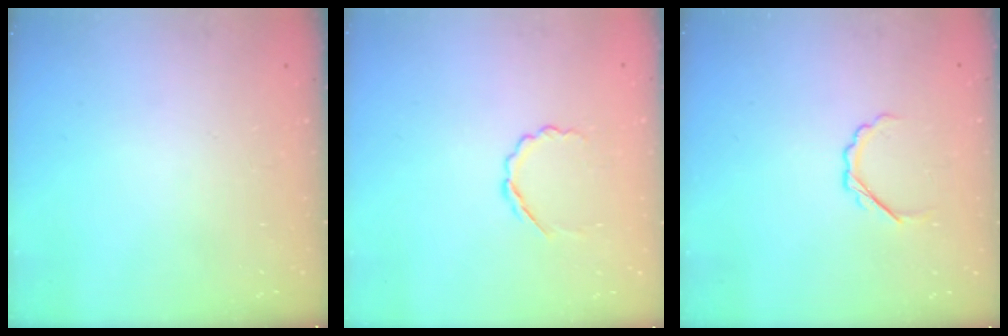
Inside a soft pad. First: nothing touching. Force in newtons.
{"total": 3.5, "press": 3.3, "slide": 1.1}
{"total": 3.1, "press": 2.9, "slide": 1.1}